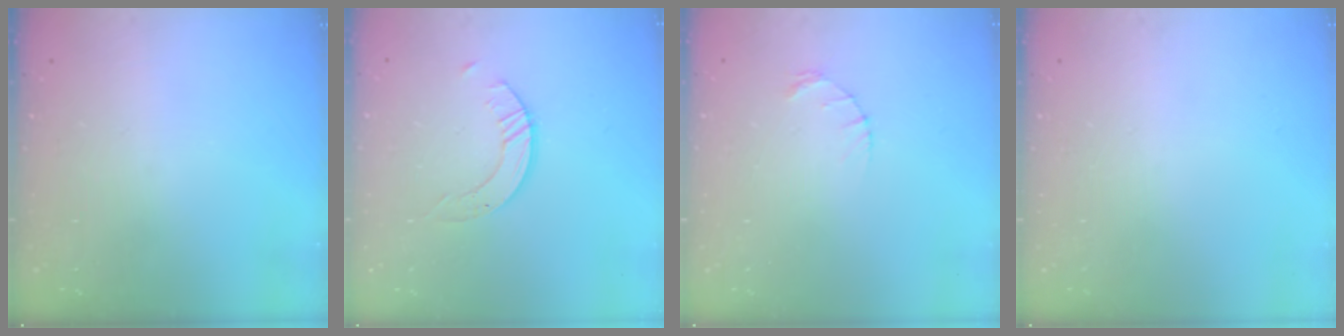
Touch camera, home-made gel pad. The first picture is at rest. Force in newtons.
{"total": 2.6, "press": 2.5, "slide": 0.3}
{"total": 1.2, "press": 1.1, "slide": 0.2}
{"total": 0.0}